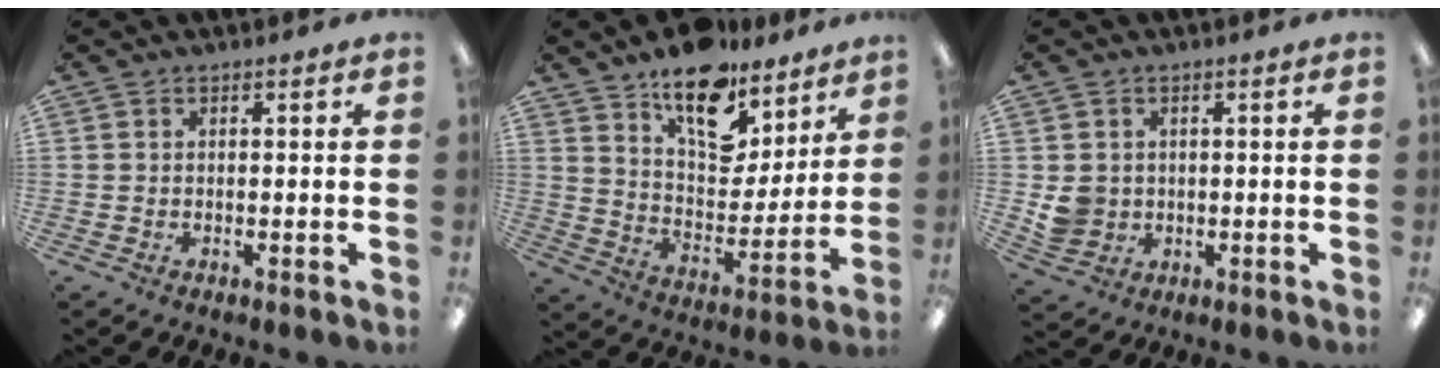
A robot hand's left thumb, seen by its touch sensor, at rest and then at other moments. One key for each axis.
{"total": 15.2, "fx": 11.6, "fy": 7.5, "fz": 6.5, "tx": -0.108, "ty": -0.081, "tz": 0.211}
{"total": 4.5, "fx": 0.8, "fy": 4.3, "fz": 1.1, "tx": -0.012, "ty": 0.004, "tz": 0.017}